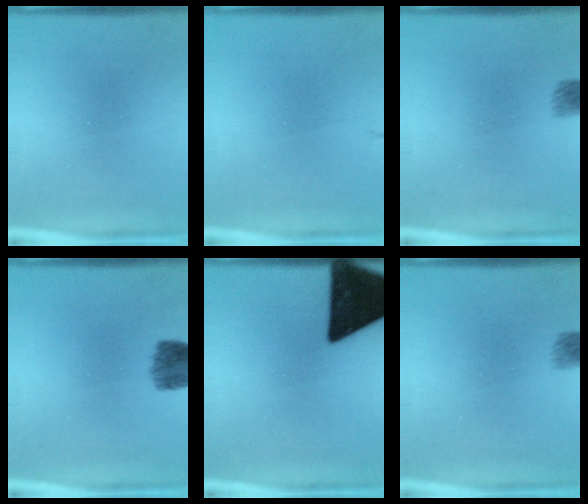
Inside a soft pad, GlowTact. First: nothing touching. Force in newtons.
{"total": 1.6}
{"total": 3.4}
{"total": 6.6}
{"total": 19.5}
{"total": 3.4}